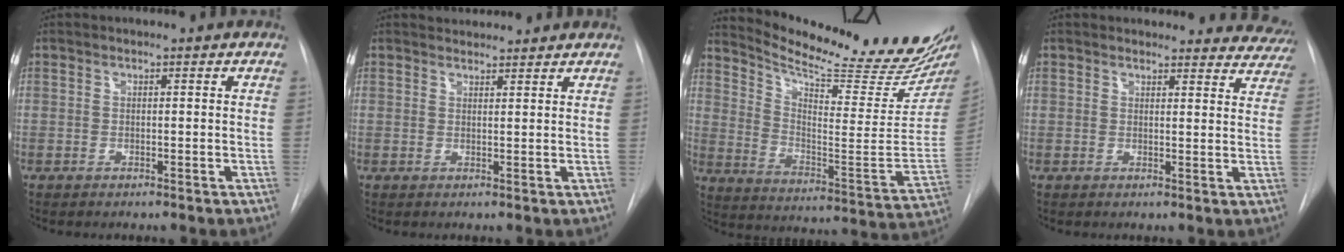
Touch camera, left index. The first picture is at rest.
{"total": 3.5, "force": [3.5, 0.5, 0.3], "torque": [-0.010, 0.019, 0.047]}
{"total": 25.6, "force": [23.0, 1.7, 11.1], "torque": [-0.175, -0.121, 0.312]}
{"total": 14.3, "force": [13.6, 4.1, 1.3], "torque": [0.024, -0.045, 0.121]}